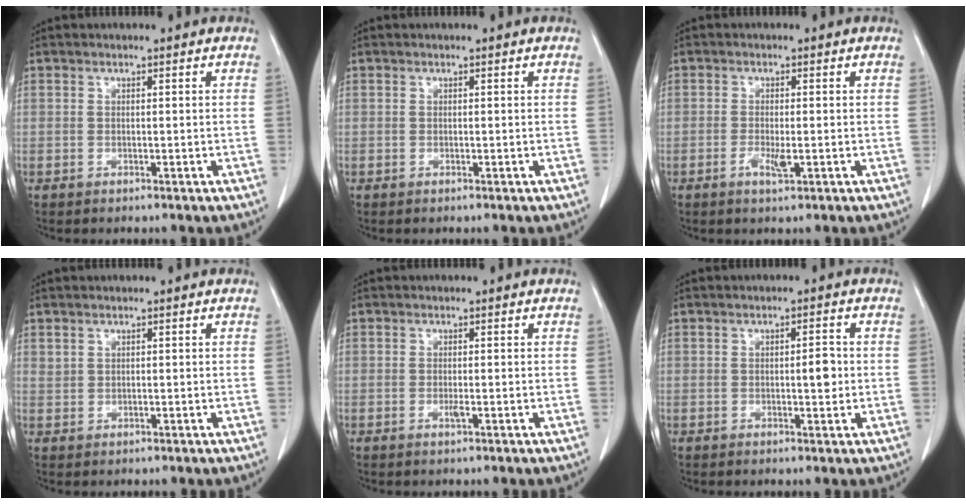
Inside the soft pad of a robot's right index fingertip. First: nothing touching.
{"total": 0.0}
{"total": 2.4, "force": [-0.8, 0.4, 2.2], "torque": [-0.043, -0.005, -0.012]}
{"total": 0.7, "force": [0.6, 0.3, 0.1], "torque": [0.000, 0.000, 0.013]}
{"total": 0.8, "force": [-0.3, -0.1, 0.8], "torque": [-0.019, -0.003, -0.005]}
{"total": 2.6, "force": [-0.1, 0.7, 2.5], "torque": [-0.037, 0.002, -0.001]}